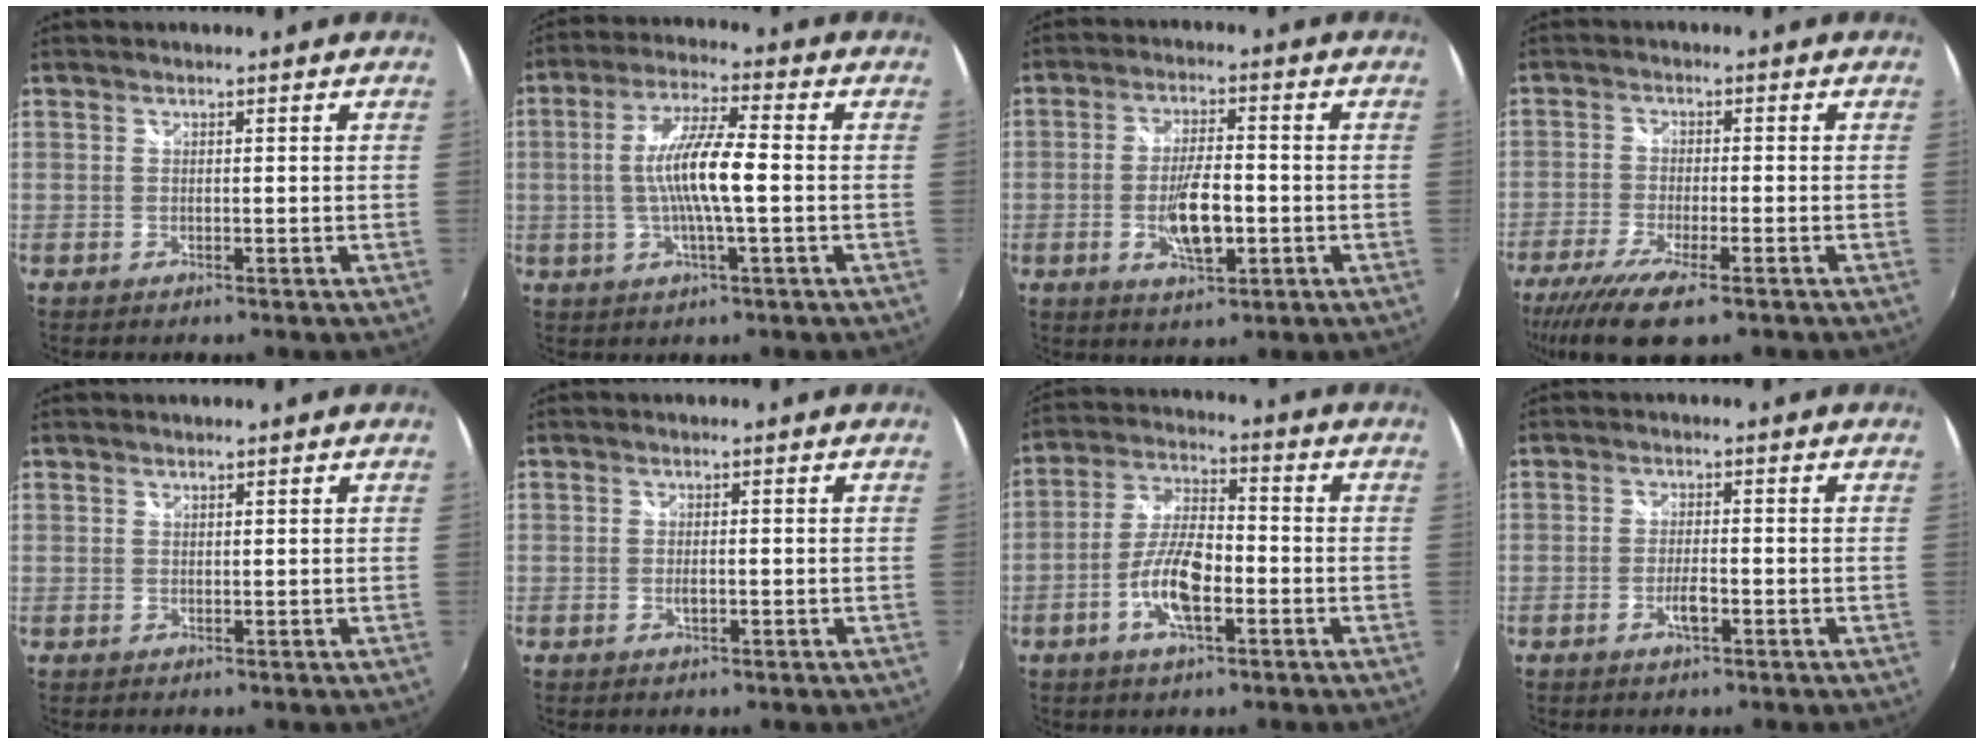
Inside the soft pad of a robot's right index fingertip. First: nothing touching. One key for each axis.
{"total": 10.2, "fx": -0.9, "fy": 1.2, "fz": 10.1, "tx": -0.197, "ty": 0.003, "tz": -0.018}
{"total": 8.3, "fx": -2.0, "fy": 2.9, "fz": 7.5, "tx": -0.145, "ty": -0.001, "tz": -0.031}
{"total": 10.9, "fx": -7.4, "fy": 2.4, "fz": 7.7, "tx": -0.175, "ty": -0.040, "tz": -0.135}
{"total": 0.8, "fx": 0.5, "fy": 0.6, "fz": -0.1, "tx": 0.003, "ty": 0.002, "tz": 0.008}
{"total": 1.6, "fx": -0.3, "fy": 0.6, "fz": 1.4, "tx": -0.026, "ty": 0.002, "tz": -0.003}
{"total": 10.0, "fx": -3.6, "fy": 3.5, "fz": 8.7, "tx": -0.180, "ty": 0.007, "tz": -0.066}
{"total": 2.9, "fx": -1.2, "fy": 0.8, "fz": 2.5, "tx": -0.053, "ty": 0.002, "tz": -0.023}